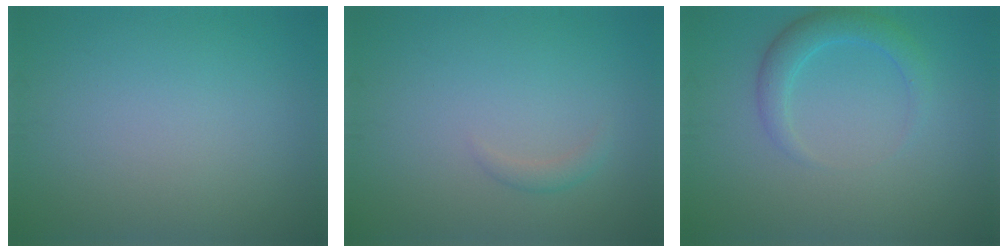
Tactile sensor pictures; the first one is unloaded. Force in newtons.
{"total": 1.0, "press": 1.0, "slide": 0.0}
{"total": 2.6, "press": 2.6, "slide": 0.2}